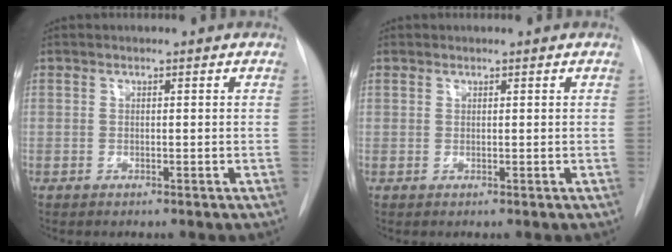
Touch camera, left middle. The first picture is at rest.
{"total": 0.5, "force": [0.4, 0.3, 0.0], "torque": [0.001, 0.002, 0.006]}